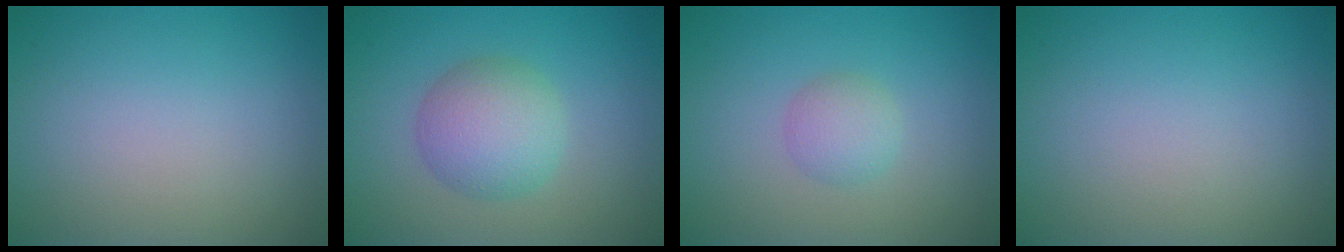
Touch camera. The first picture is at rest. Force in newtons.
{"total": 4.8, "press": 4.8, "slide": 0.1}
{"total": 2.0, "press": 2.0, "slide": 0.1}
{"total": 0.0}